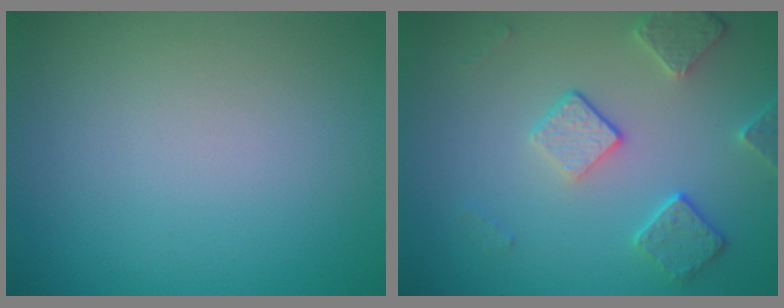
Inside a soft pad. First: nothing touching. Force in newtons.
{"total": 4.0, "press": 3.1, "slide": 2.6}